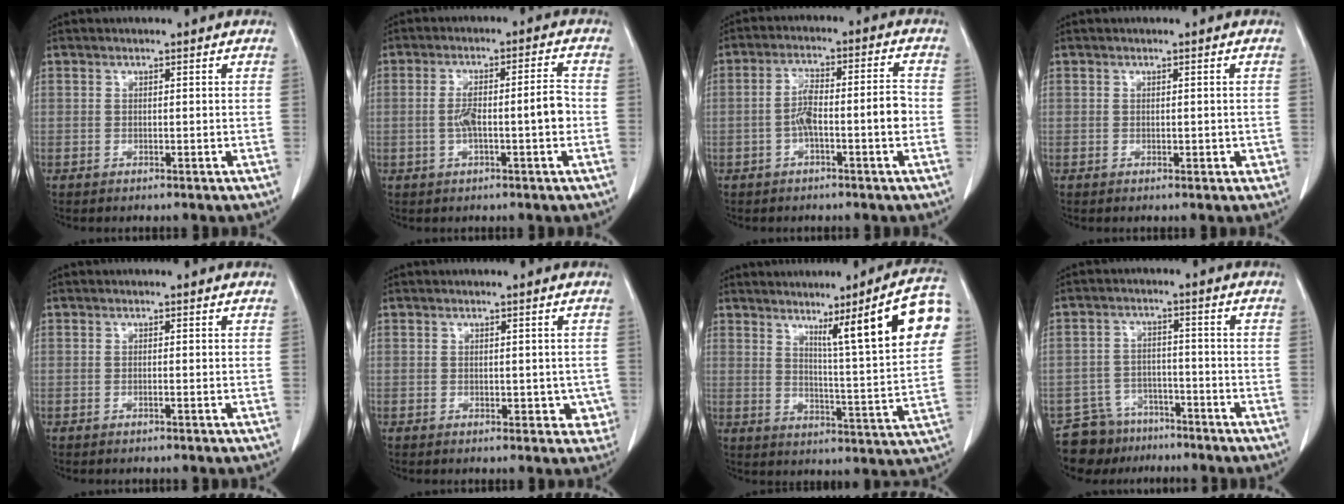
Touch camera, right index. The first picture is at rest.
{"total": 7.0, "force": [-1.2, 0.9, 6.8], "torque": [-0.123, 0.019, -0.018]}
{"total": 7.4, "force": [-1.9, 1.1, 7.0], "torque": [-0.126, 0.026, -0.033]}
{"total": 1.4, "force": [-0.2, 0.8, 1.1], "torque": [-0.012, 0.002, 0.001]}
{"total": 0.0}
{"total": 3.5, "force": [-0.4, 2.4, 2.5], "torque": [-0.008, 0.003, 0.000]}
{"total": 15.6, "force": [6.8, -0.3, 14.0], "torque": [-0.185, 0.004, 0.091]}
{"total": 7.6, "force": [-6.2, 4.5, -0.1], "torque": [0.008, 0.024, -0.101]}